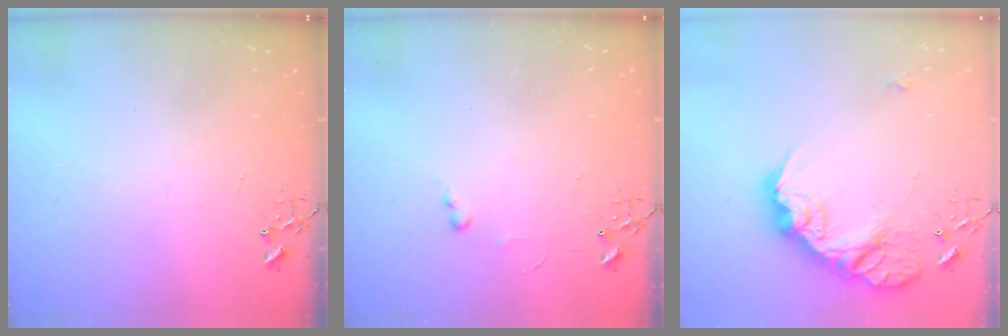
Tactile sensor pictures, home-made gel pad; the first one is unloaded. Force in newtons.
{"total": 2.7, "press": 2.7, "slide": 0.4}
{"total": 18.5, "press": 18.5, "slide": 0.6}